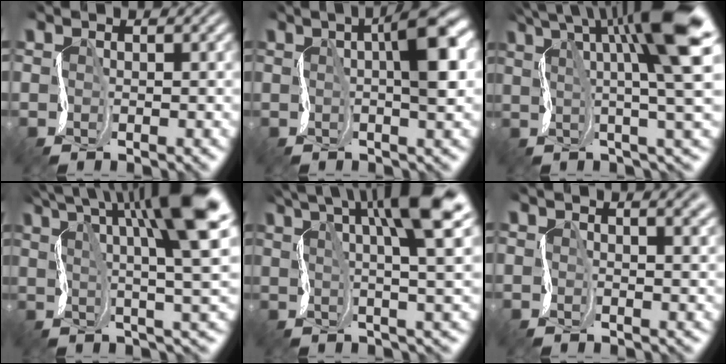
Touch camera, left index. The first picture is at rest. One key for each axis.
{"total": 6.1, "fx": 1.3, "fy": 1.4, "fz": 5.7, "tx": -0.073, "ty": 0.018, "tz": 0.016}
{"total": 11.5, "fx": 4.3, "fy": 2.1, "fz": 10.4, "tx": -0.159, "ty": 0.013, "tz": 0.066}
{"total": 12.8, "fx": 5.5, "fy": 2.9, "fz": 11.2, "tx": -0.189, "ty": 0.011, "tz": 0.090}
{"total": 12.3, "fx": 5.4, "fy": 3.3, "fz": 10.5, "tx": -0.153, "ty": 0.026, "tz": 0.078}
{"total": 3.8, "fx": 2.1, "fy": 1.6, "fz": 2.8, "tx": -0.018, "ty": 0.016, "tz": 0.010}